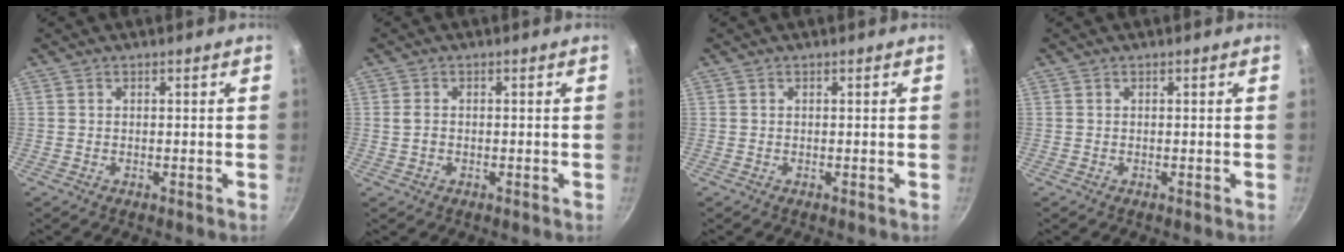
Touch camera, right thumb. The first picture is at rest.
{"total": 2.0, "force": [-0.2, 1.6, 1.3], "torque": [-0.023, 0.003, -0.004]}
{"total": 0.0}
{"total": 0.0}